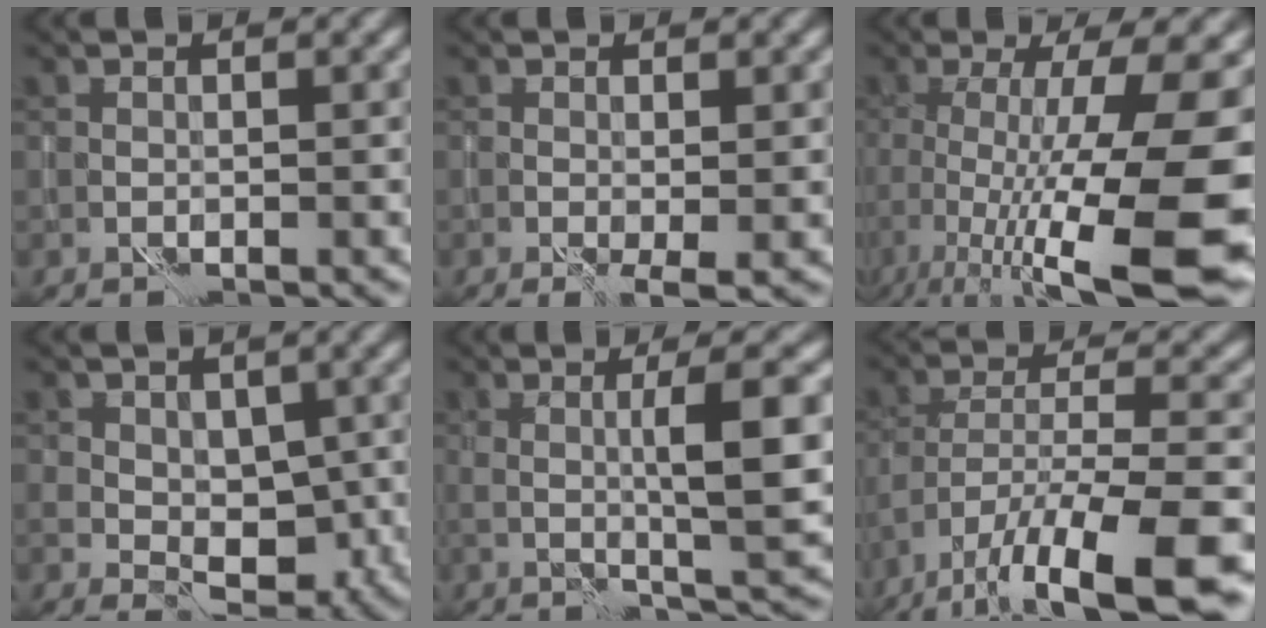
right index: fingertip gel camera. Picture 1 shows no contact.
{"total": 1.7, "force": [-0.4, 0.3, 1.6], "torque": [-0.028, -0.006, -0.009]}
{"total": 14.8, "force": [-3.6, 3.8, 13.8], "torque": [-0.203, -0.006, -0.056]}
{"total": 5.6, "force": [0.1, 4.2, 3.7], "torque": [-0.058, -0.013, 0.004]}
{"total": 5.7, "force": [0.6, 0.9, 5.6], "torque": [-0.084, 0.007, 0.012]}
{"total": 12.4, "force": [-9.0, 3.4, 7.8], "torque": [-0.147, -0.015, -0.141]}